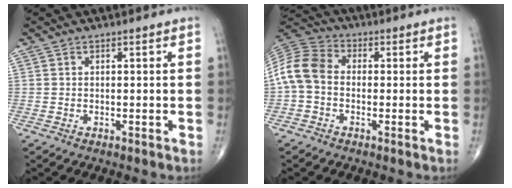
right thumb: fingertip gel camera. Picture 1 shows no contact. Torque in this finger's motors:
{"motor_torque": [0.15, 0.10, 0.35, -0.06, 0.14]}